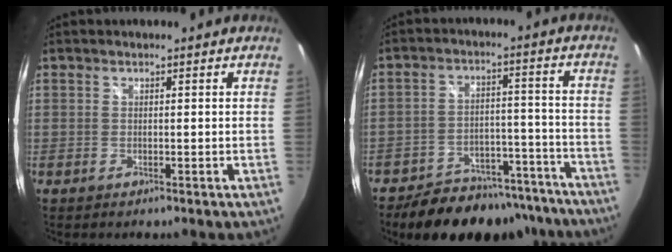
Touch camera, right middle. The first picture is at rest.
{"total": 19.8, "force": [-16.5, 8.6, 6.7], "torque": [-0.132, 0.034, -0.205]}